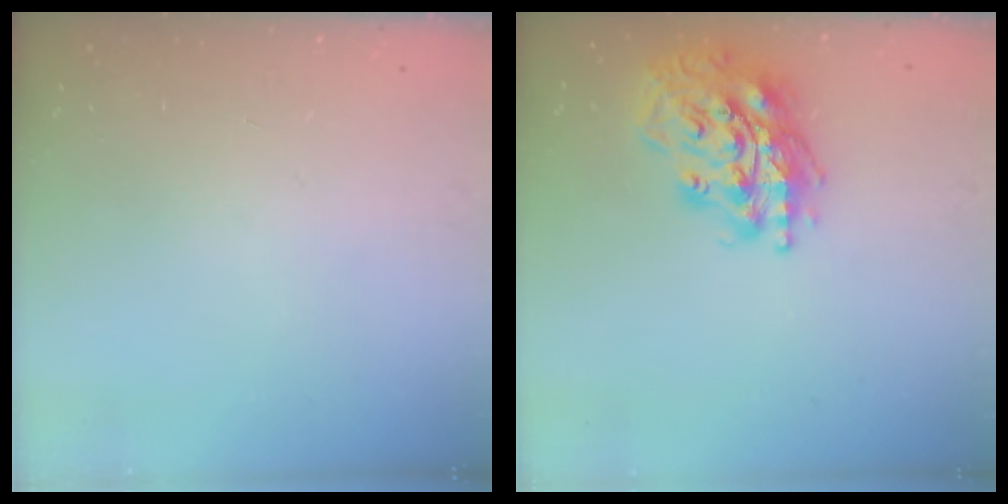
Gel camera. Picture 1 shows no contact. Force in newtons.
{"total": 18.0, "press": 17.9, "slide": 2.1}